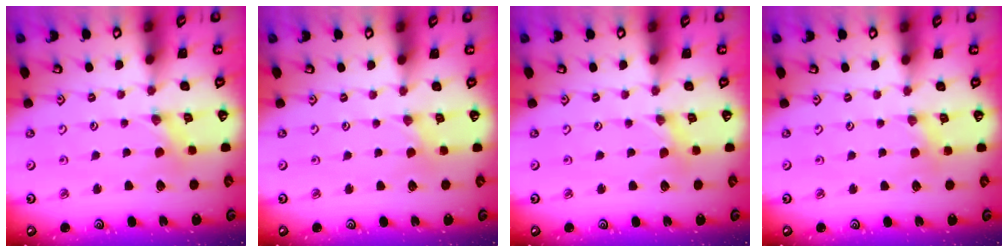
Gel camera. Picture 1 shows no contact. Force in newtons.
{"total": 0.0}
{"total": 0.0}
{"total": 1.6, "press": 1.6, "slide": 0.3}